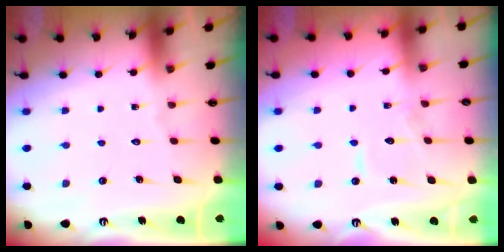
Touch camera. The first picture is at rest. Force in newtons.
{"total": 6.9, "press": 6.9, "slide": 0.2}